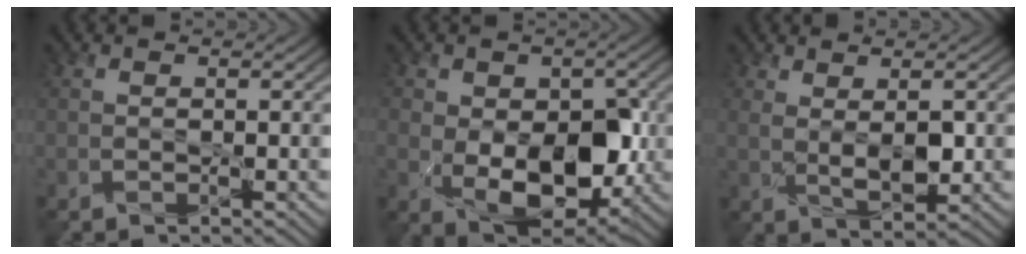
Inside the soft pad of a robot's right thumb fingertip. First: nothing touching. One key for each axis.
{"total": 10.7, "fx": -1.2, "fy": 7.1, "fz": 7.9, "tx": -0.136, "ty": -0.021, "tz": -0.008}
{"total": 4.2, "fx": 1.1, "fy": 1.6, "fz": 3.7, "tx": -0.083, "ty": -0.004, "tz": 0.023}